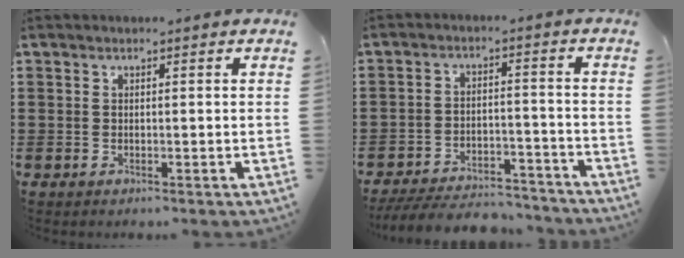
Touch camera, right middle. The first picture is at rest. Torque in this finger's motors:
{"motor_torque": [1.48, -0.66, 0.48, 0.12]}